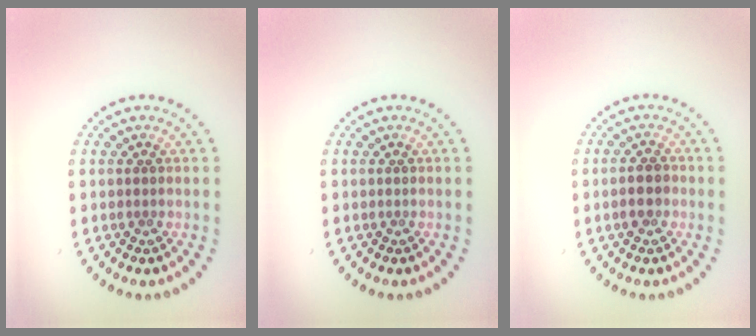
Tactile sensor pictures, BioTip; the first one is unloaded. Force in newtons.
{"total": 0.0}
{"total": 2.2, "press": 2.1, "slide": 0.6}